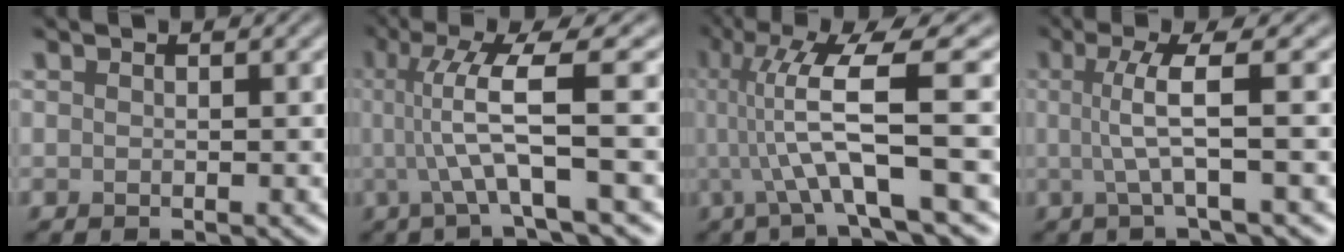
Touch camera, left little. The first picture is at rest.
{"total": 6.4, "force": [0.2, 1.0, 6.4], "torque": [-0.114, 0.004, 0.004]}
{"total": 8.7, "force": [0.3, 1.5, 8.5], "torque": [-0.145, 0.010, 0.004]}
{"total": 4.2, "force": [0.2, 0.7, 4.2], "torque": [-0.073, 0.005, -0.001]}